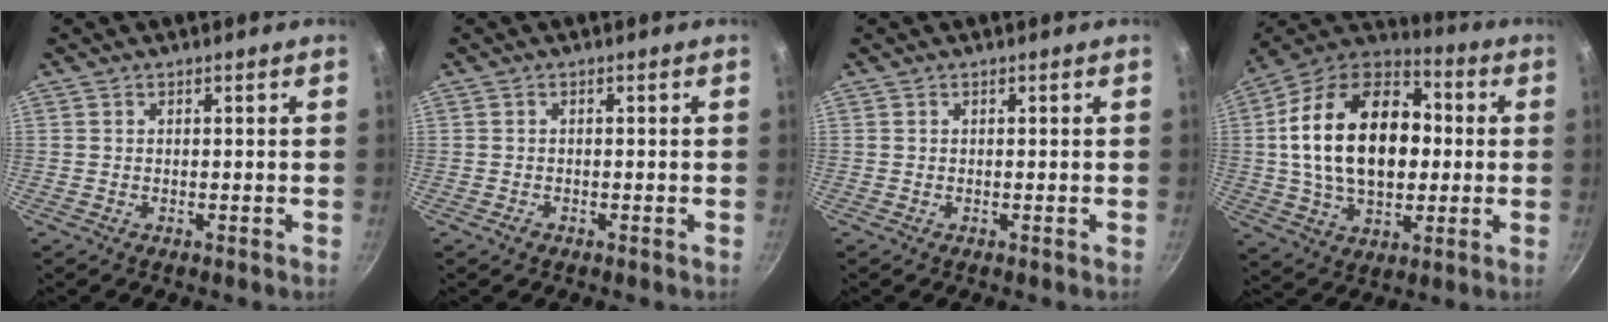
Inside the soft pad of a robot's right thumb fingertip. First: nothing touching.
{"total": 1.0, "force": [-0.6, 0.7, 0.4], "torque": [-0.007, 0.003, -0.010]}
{"total": 0.0}
{"total": 24.8, "force": [1.7, 16.2, 18.8], "torque": [-0.297, 0.031, 0.022]}